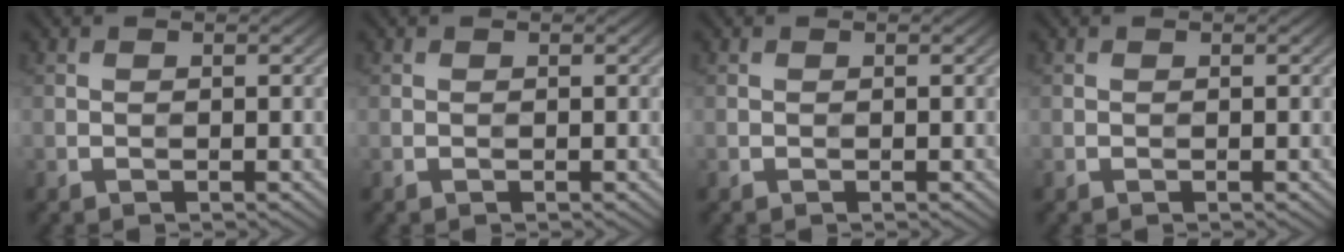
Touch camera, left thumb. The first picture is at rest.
{"total": 0.0}
{"total": 0.0}
{"total": 0.0}